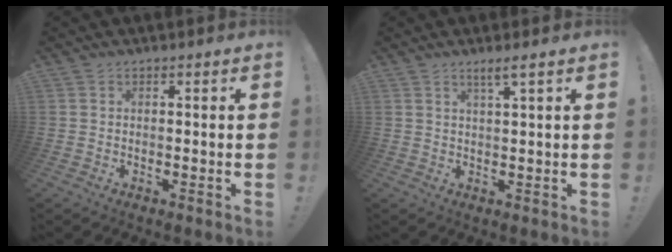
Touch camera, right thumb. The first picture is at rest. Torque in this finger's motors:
{"motor_torque": [0.00, 0.00, 0.05, 0.04, 0.00]}